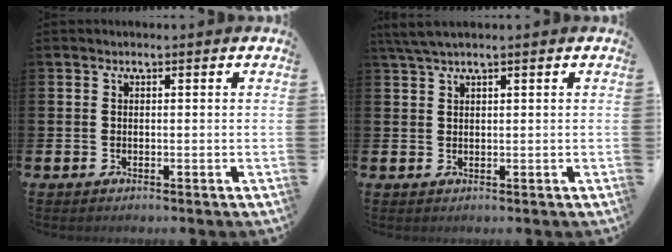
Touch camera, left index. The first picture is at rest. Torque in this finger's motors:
{"motor_torque": [0.18, 0.04, 0.27, 0.08]}